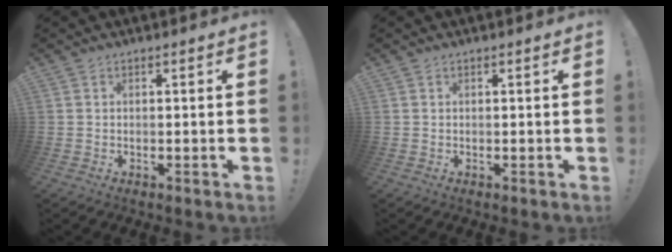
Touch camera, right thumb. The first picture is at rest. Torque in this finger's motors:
{"motor_torque": [-0.13, 0.16, 0.04, -0.03, 0.00]}